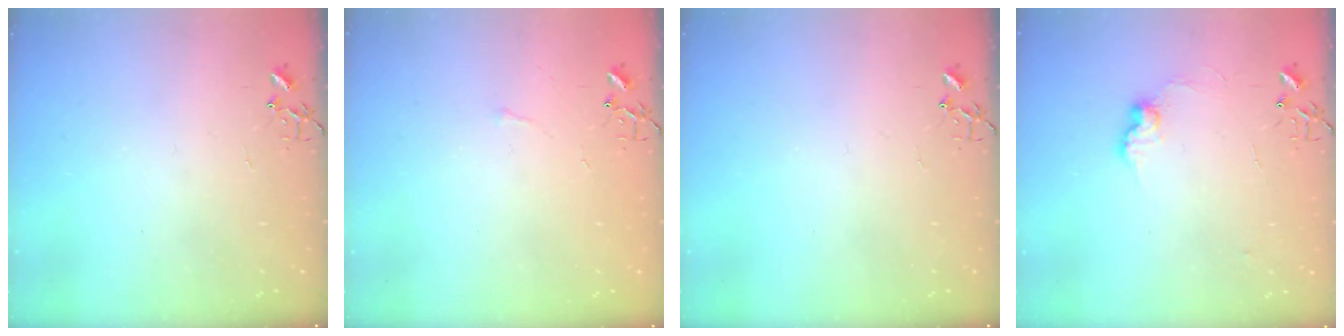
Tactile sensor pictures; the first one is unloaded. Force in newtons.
{"total": 2.7, "press": 2.7, "slide": 0.4}
{"total": 0.0}
{"total": 8.6, "press": 8.5, "slide": 0.4}